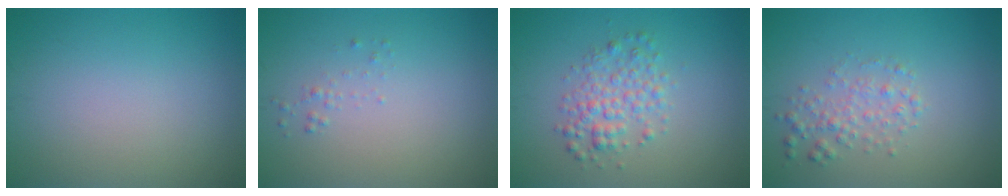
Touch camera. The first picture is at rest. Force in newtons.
{"total": 0.6, "press": 0.6, "slide": 0.1}
{"total": 3.0, "press": 3.0, "slide": 0.1}
{"total": 2.1, "press": 2.1, "slide": 0.0}